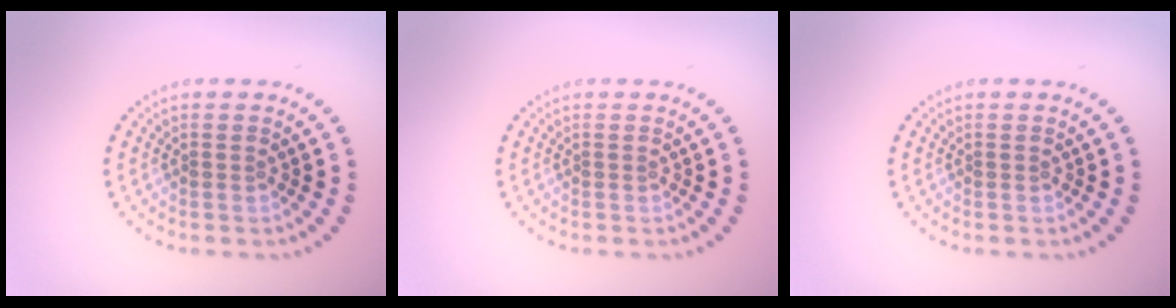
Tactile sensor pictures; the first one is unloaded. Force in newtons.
{"total": 0.0}
{"total": 0.0}